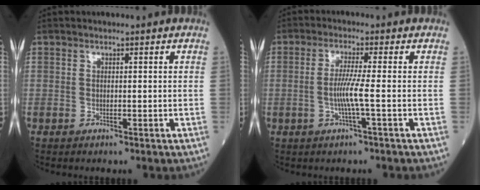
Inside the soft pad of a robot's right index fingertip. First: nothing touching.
{"total": 4.2, "force": [-0.9, -0.8, 4.0], "torque": [-0.084, -0.003, -0.019]}